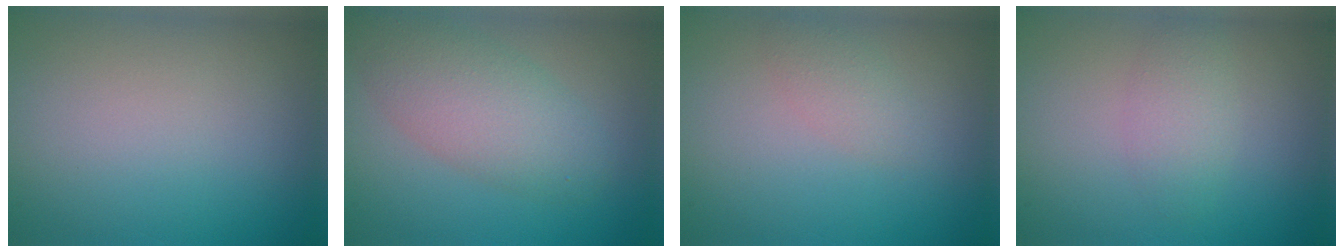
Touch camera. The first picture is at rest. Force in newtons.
{"total": 5.0, "press": 5.0, "slide": 0.2}
{"total": 1.5, "press": 1.5, "slide": 0.0}
{"total": 2.0, "press": 2.0, "slide": 0.2}